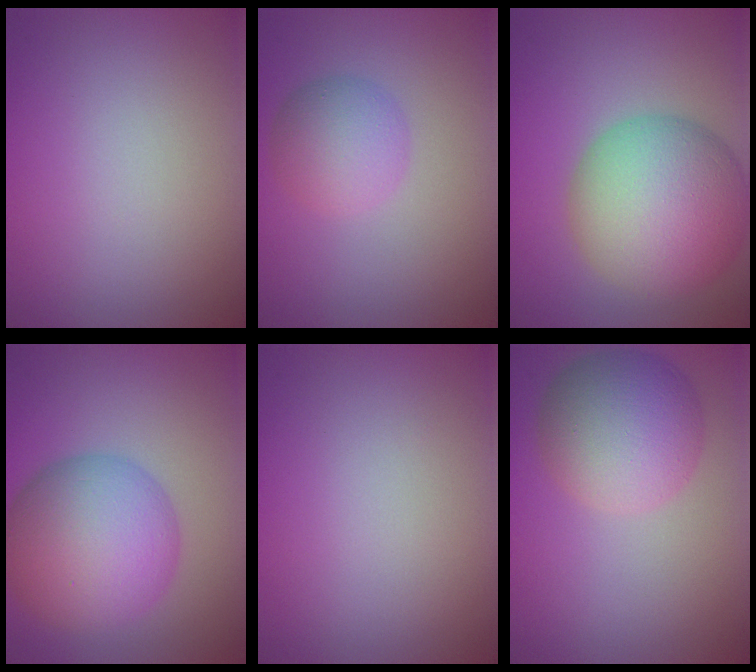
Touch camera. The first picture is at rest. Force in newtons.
{"total": 3.5, "press": 3.5, "slide": 0.1}
{"total": 10.2, "press": 10.2, "slide": 0.4}
{"total": 9.1, "press": 9.1, "slide": 0.2}
{"total": 0.0}
{"total": 6.6, "press": 6.6, "slide": 0.2}